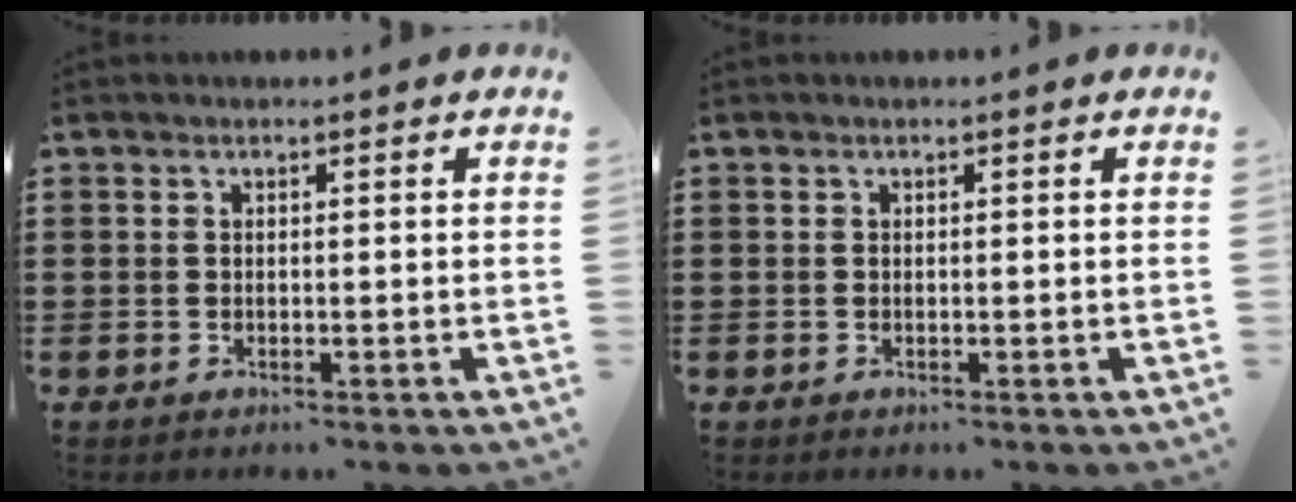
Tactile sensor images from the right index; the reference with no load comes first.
{"total": 0.0}